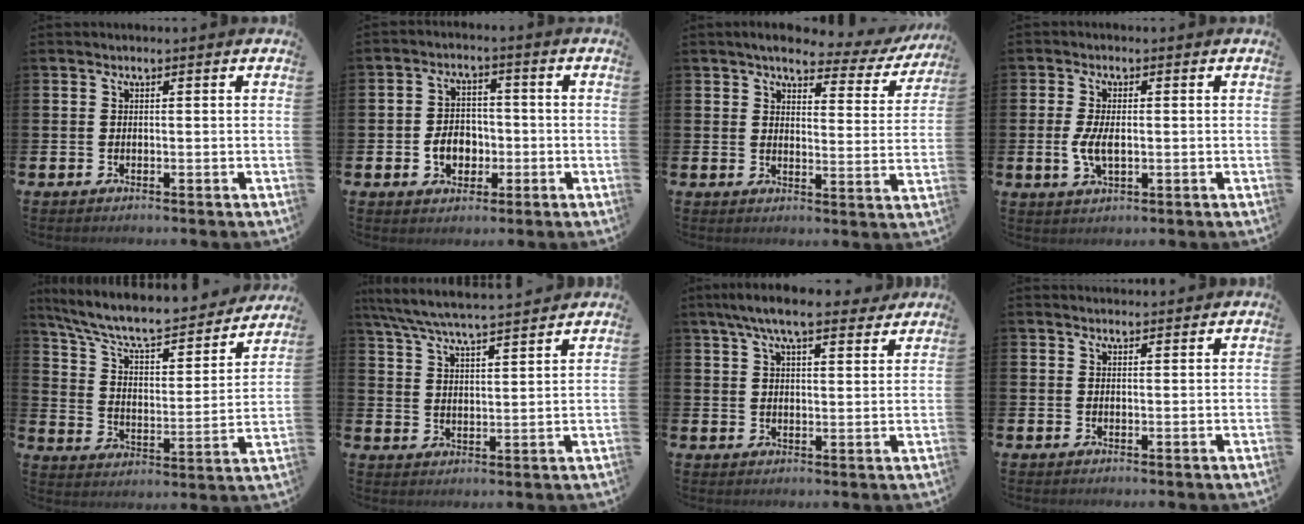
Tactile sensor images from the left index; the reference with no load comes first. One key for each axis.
{"total": 4.8, "fx": -1.2, "fy": 3.7, "fz": 2.8, "tx": -0.041, "ty": 0.000, "tz": -0.029}
{"total": 4.6, "fx": 4.0, "fy": 1.5, "fz": 1.6, "tx": -0.033, "ty": -0.028, "tz": 0.061}
{"total": 3.9, "fx": -0.1, "fy": 1.9, "fz": 3.4, "tx": -0.071, "ty": 0.002, "tz": -0.006}
{"total": 8.4, "fx": 7.4, "fy": 2.0, "fz": 3.3, "tx": -0.094, "ty": -0.056, "tz": 0.121}
{"total": 6.3, "fx": 6.0, "fy": 0.3, "fz": 1.9, "tx": -0.060, "ty": -0.037, "tz": 0.106}
{"total": 7.4, "fx": 6.5, "fy": 1.4, "fz": 3.3, "tx": -0.065, "ty": -0.023, "tz": 0.115}
{"total": 1.1, "fx": 1.1, "fy": 0.2, "fz": 0.0, "tx": 0.009, "ty": -0.005, "tz": 0.018}